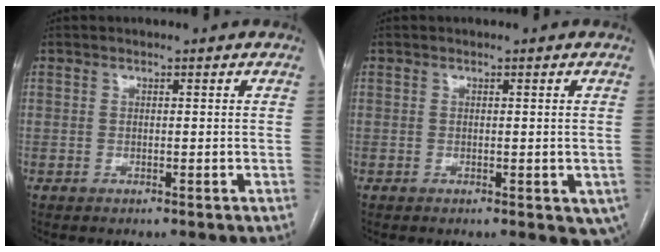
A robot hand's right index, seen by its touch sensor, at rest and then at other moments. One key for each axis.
{"total": 4.8, "fx": -1.7, "fy": 2.4, "fz": 3.9, "tx": -0.026, "ty": -0.006, "tz": -0.022}